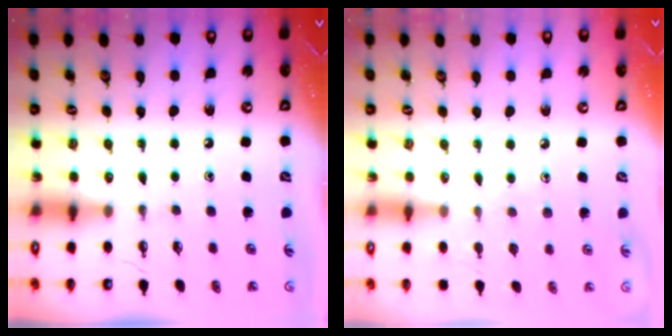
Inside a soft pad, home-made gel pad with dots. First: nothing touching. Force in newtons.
{"total": 5.2, "press": 5.2, "slide": 0.3}